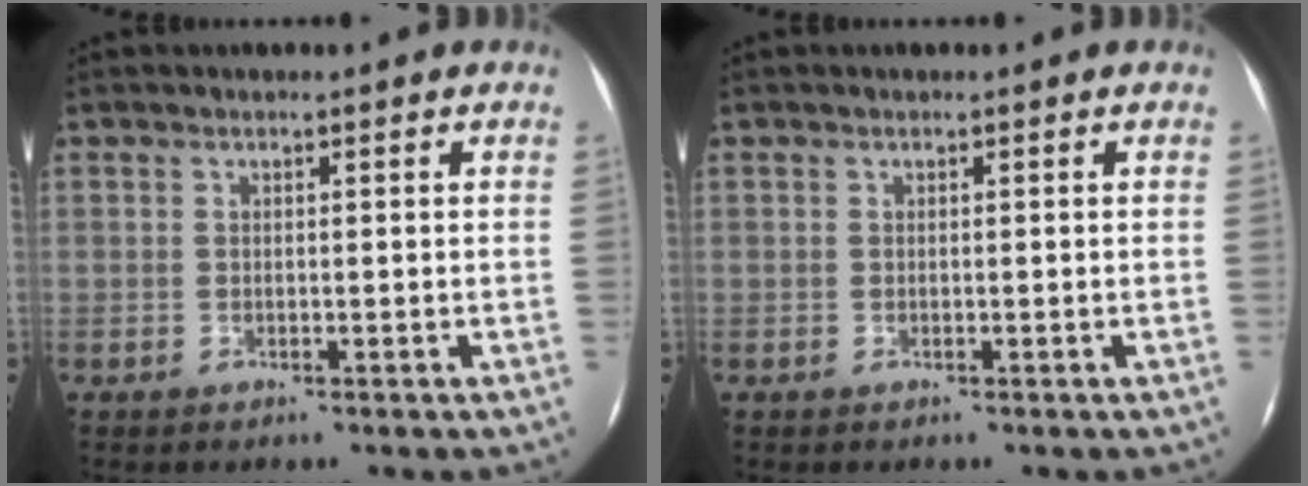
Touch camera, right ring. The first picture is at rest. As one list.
[{"total": 0.0}]